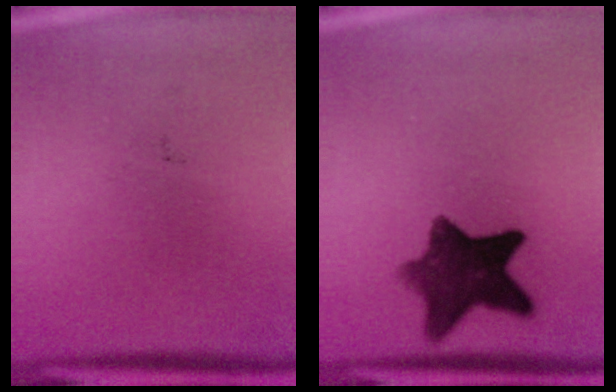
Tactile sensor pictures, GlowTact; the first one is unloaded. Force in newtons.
{"total": 10.3}